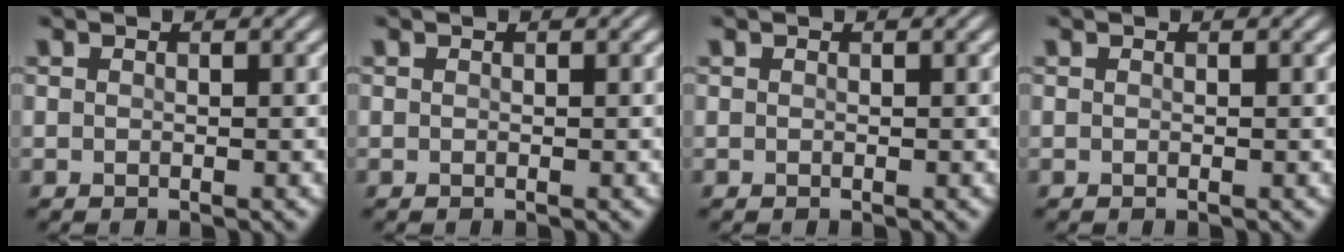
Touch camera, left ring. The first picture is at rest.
{"total": 0.0}
{"total": 0.0}
{"total": 0.0}